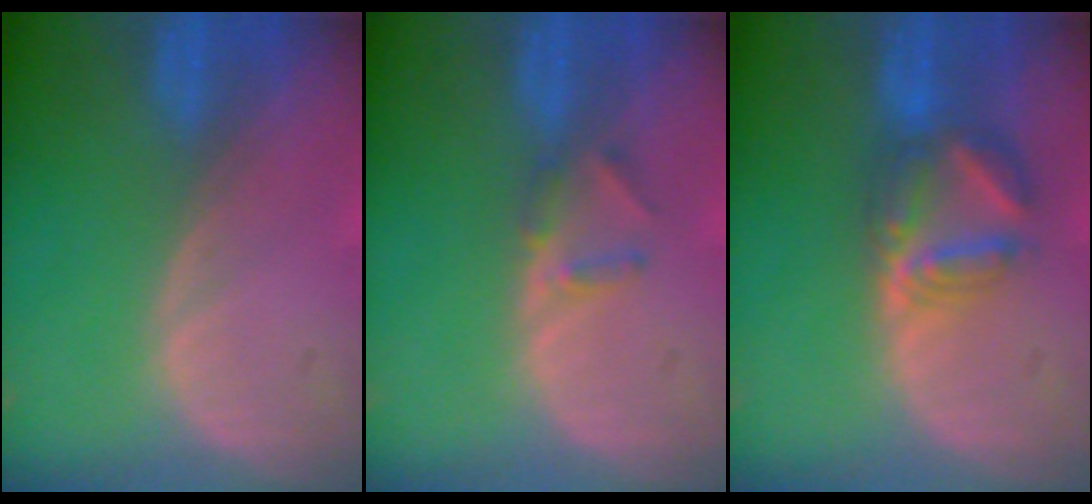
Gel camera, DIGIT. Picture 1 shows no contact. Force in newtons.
{"total": 2.3, "press": 2.1, "slide": 0.9}
{"total": 5.9, "press": 5.9, "slide": 0.2}